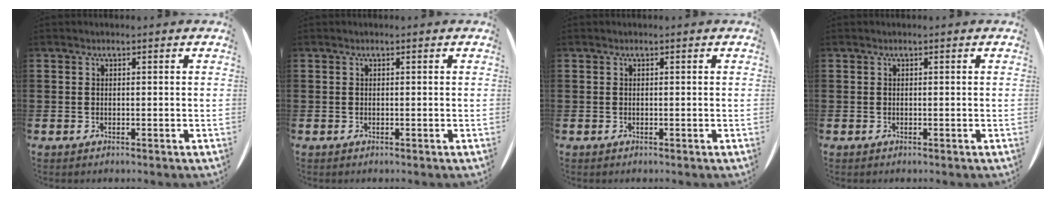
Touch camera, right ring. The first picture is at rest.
{"total": 0.0}
{"total": 0.0}
{"total": 0.0}